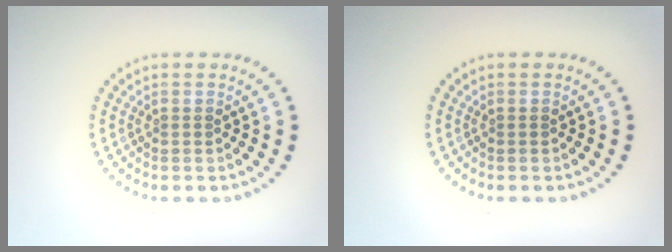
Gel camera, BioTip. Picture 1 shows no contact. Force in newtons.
{"total": 0.0}